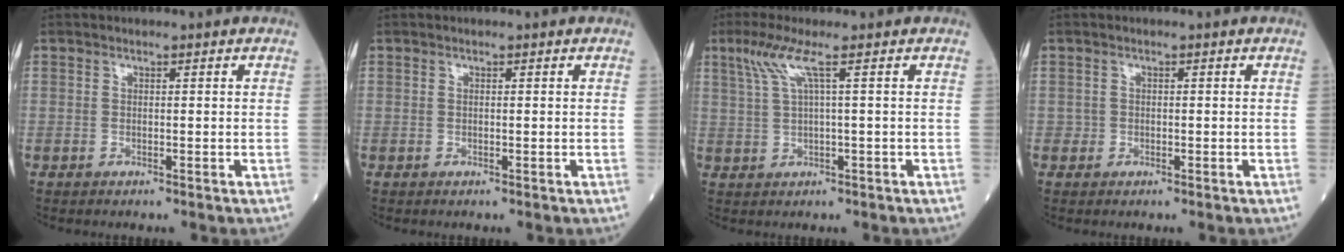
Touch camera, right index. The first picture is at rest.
{"total": 0.0}
{"total": 4.1, "force": [1.9, -0.6, 3.6], "torque": [-0.087, 0.013, 0.044]}
{"total": 0.6, "force": [-0.2, 0.6, 0.0], "torque": [0.002, 0.004, -0.004]}